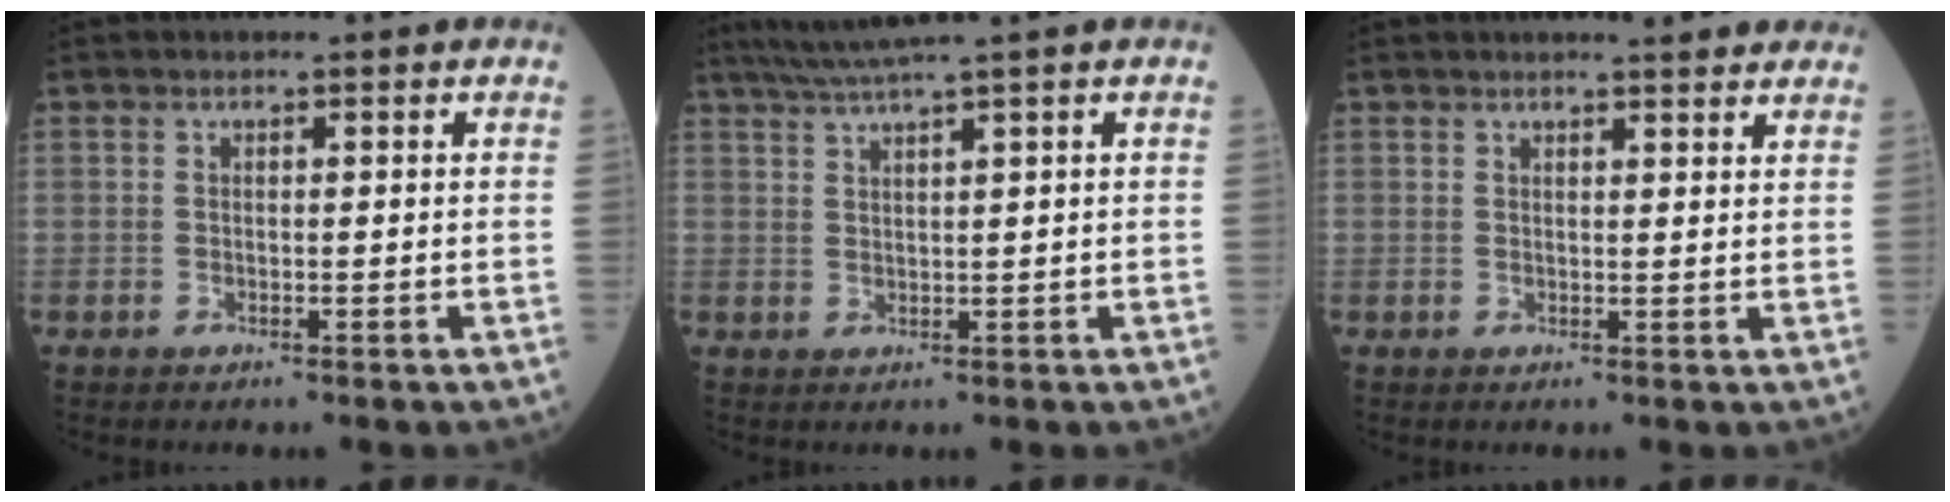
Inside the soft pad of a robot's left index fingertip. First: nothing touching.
{"total": 4.6, "force": [3.6, -1.6, 2.4], "torque": [-0.052, 0.009, 0.074]}
{"total": 5.0, "force": [4.5, 0.7, 2.1], "torque": [-0.020, 0.005, 0.043]}